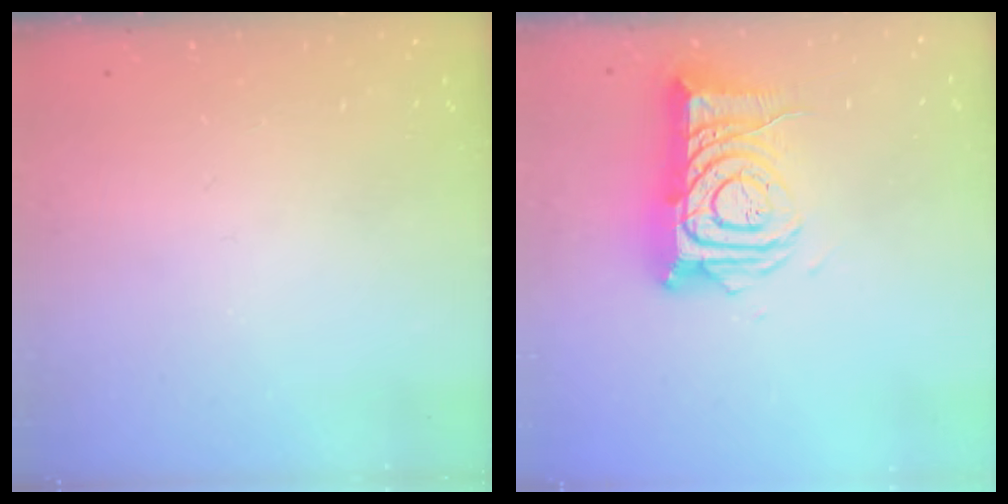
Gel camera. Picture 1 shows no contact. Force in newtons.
{"total": 14.2, "press": 14.1, "slide": 1.2}